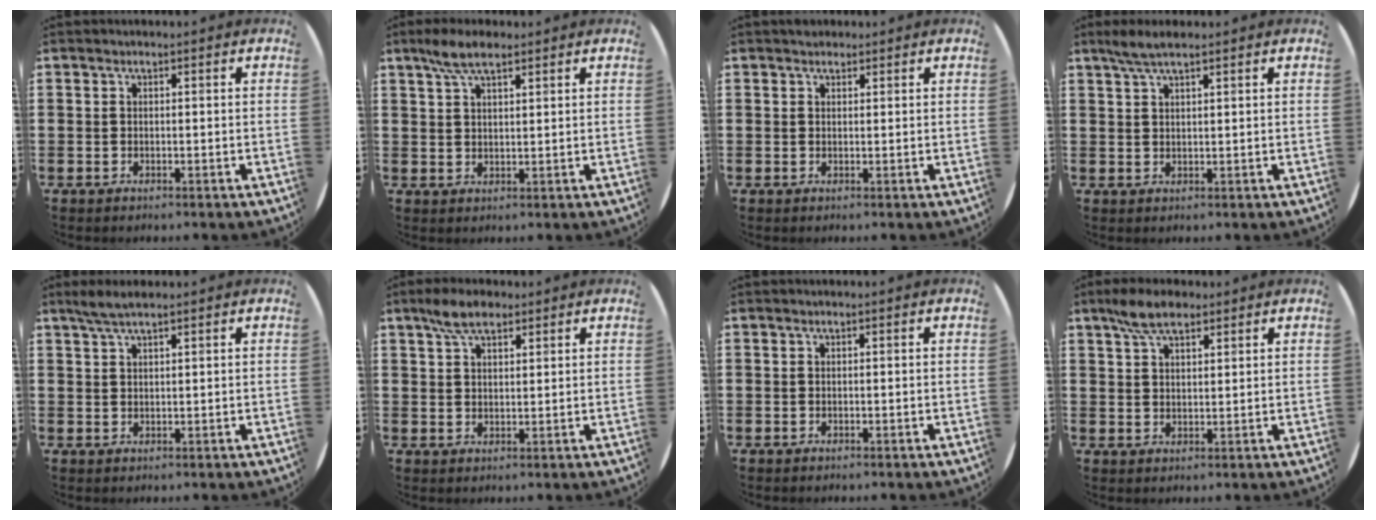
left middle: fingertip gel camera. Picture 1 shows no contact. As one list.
[{"total": 4.6, "force": [3.3, 1.4, 2.9], "torque": [-0.063, 0.005, 0.059]}, {"total": 1.1, "force": [0.9, 0.5, 0.0], "torque": [0.007, -0.001, 0.017]}, {"total": 3.0, "force": [2.2, 0.5, 2.0], "torque": [-0.043, 0.005, 0.040]}, {"total": 2.7, "force": [2.1, 0.3, 1.6], "torque": [-0.035, 0.003, 0.037]}, {"total": 4.9, "force": [3.6, 2.0, 2.6], "torque": [-0.051, 0.002, 0.065]}, {"total": 0.0}, {"total": 5.6, "force": [4.2, 2.2, 2.9], "torque": [-0.066, 0.003, 0.079]}]